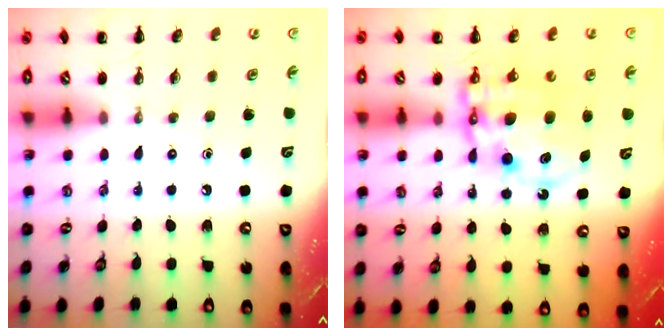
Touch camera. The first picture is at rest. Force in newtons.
{"total": 13.1, "press": 12.8, "slide": 2.9}